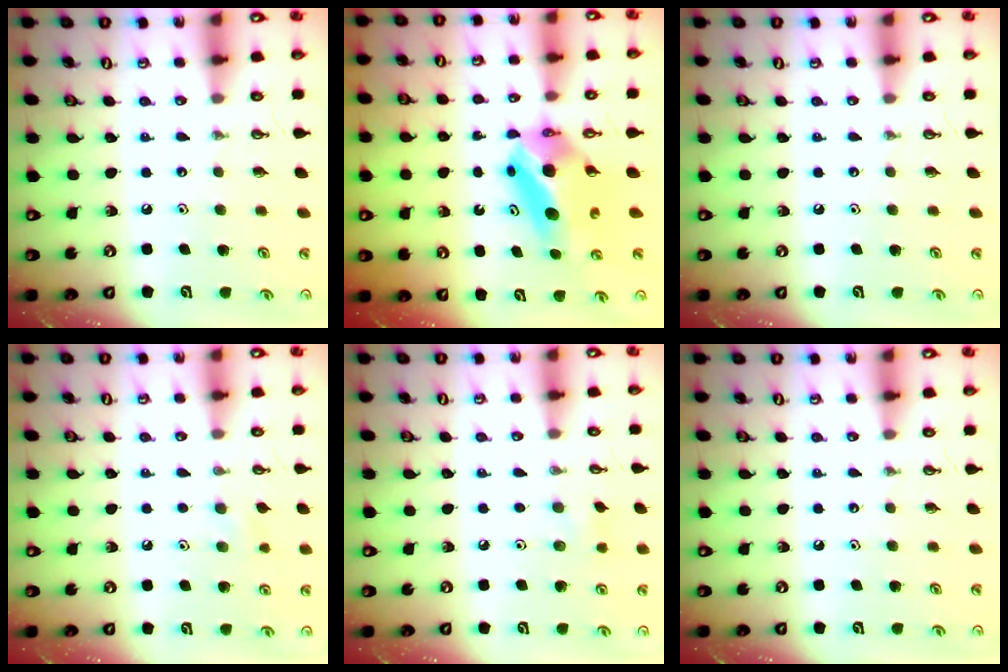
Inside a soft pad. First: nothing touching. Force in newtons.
{"total": 7.4, "press": 7.2, "slide": 1.8}
{"total": 0.0}
{"total": 5.3, "press": 5.2, "slide": 1.1}
{"total": 7.0, "press": 6.8, "slide": 1.4}
{"total": 0.0}